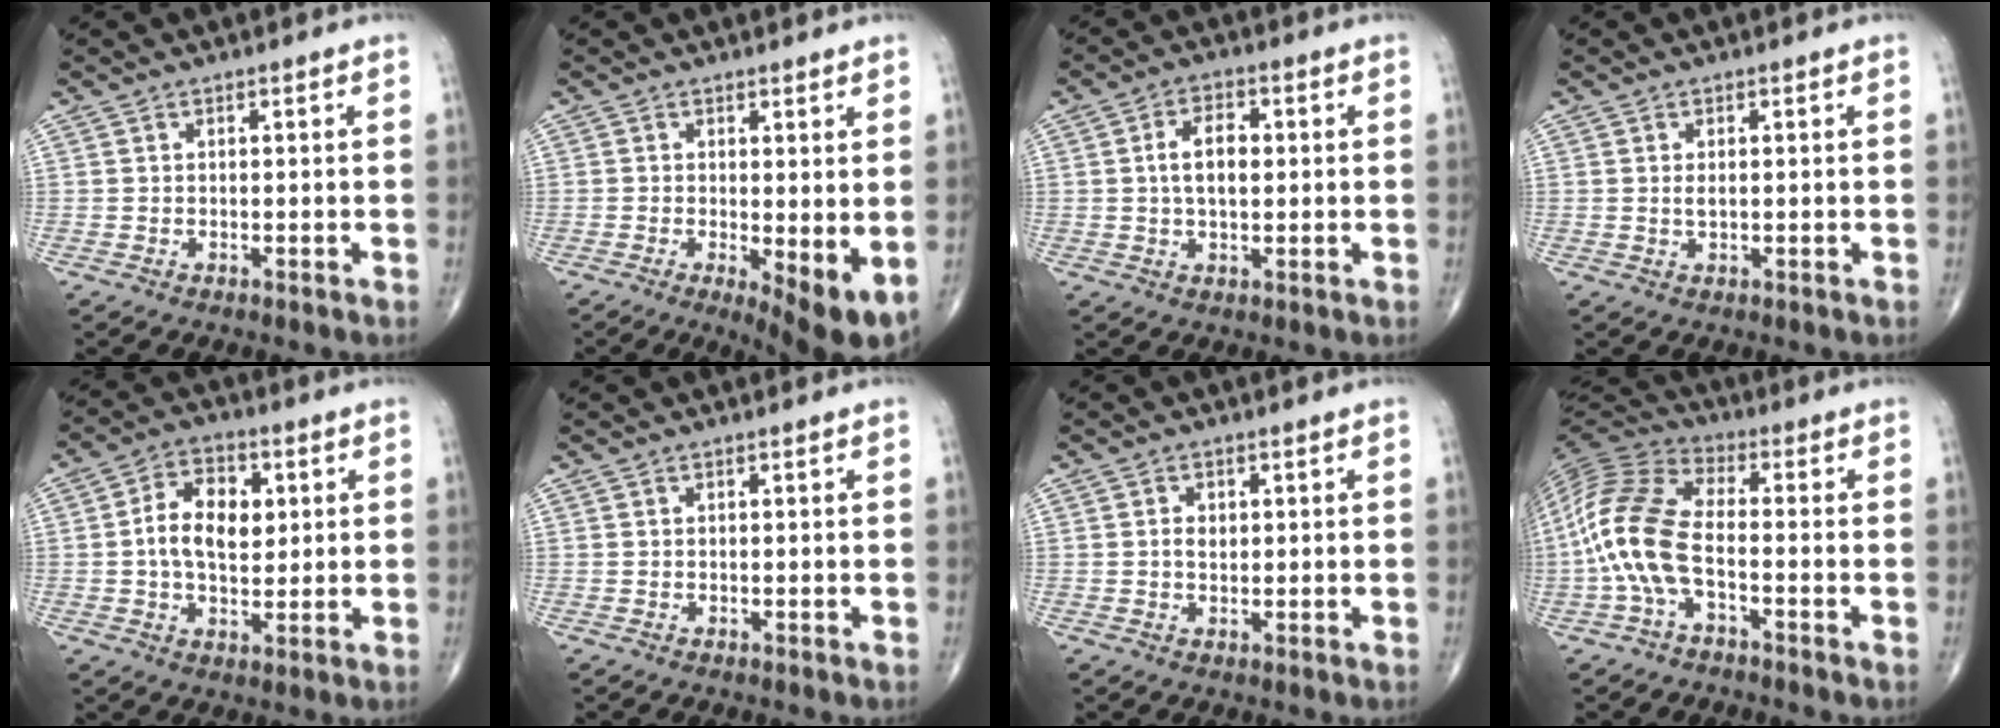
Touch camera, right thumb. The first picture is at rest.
{"total": 7.5, "force": [-1.1, 2.3, 7.0], "torque": [-0.104, -0.022, -0.014]}
{"total": 6.3, "force": [0.7, 3.5, 5.2], "torque": [-0.085, 0.010, 0.007]}
{"total": 1.4, "force": [0.2, 0.7, 1.2], "torque": [-0.021, 0.000, 0.005]}
{"total": 10.5, "force": [1.2, 6.7, 8.0], "torque": [-0.118, 0.007, 0.017]}
{"total": 0.0}
{"total": 2.3, "force": [0.3, 1.6, 1.6], "torque": [-0.020, 0.002, 0.005]}
{"total": 13.7, "force": [-3.3, 6.4, 11.6], "torque": [-0.259, 0.035, -0.073]}